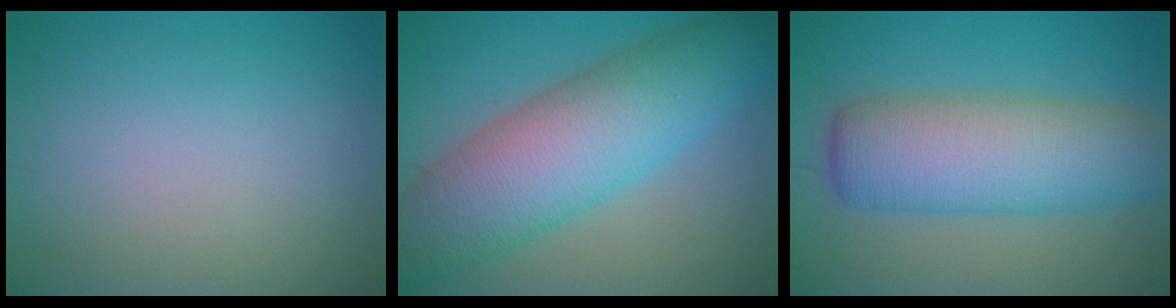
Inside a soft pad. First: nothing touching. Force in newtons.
{"total": 10.9, "press": 10.9, "slide": 0.3}
{"total": 8.7, "press": 8.7, "slide": 0.3}